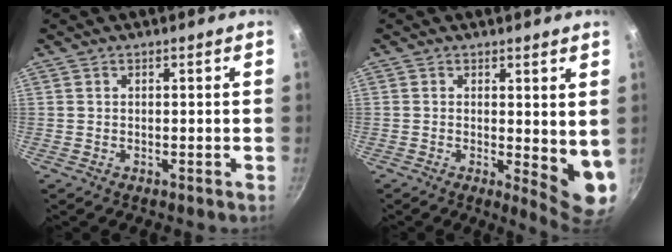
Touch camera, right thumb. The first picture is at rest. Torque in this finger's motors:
{"motor_torque": [-0.21, 0.49, -0.13, 0.15, 0.12]}